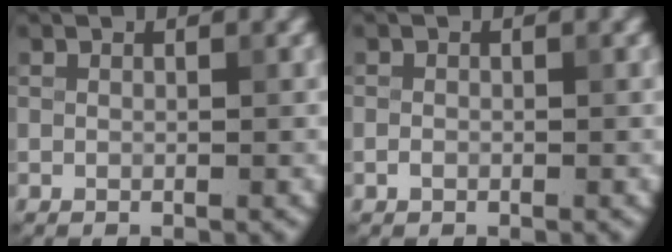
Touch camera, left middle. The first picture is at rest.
{"total": 0.6, "force": [-0.3, 0.5, 0.3], "torque": [-0.003, -0.001, -0.006]}